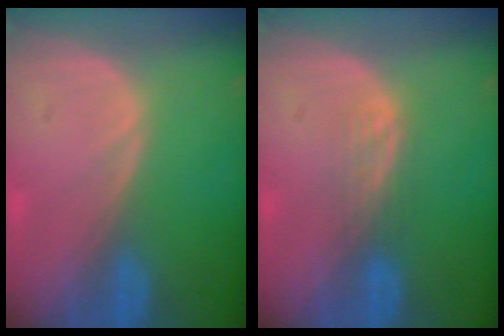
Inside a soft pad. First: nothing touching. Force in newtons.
{"total": 2.4, "press": 2.3, "slide": 0.4}